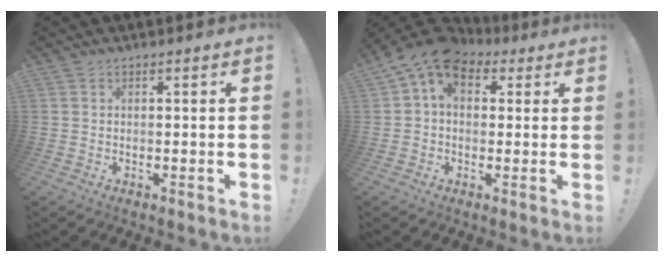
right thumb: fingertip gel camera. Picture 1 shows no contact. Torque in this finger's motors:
{"motor_torque": [1.39, 1.38, 0.27, -0.04, 0.34]}